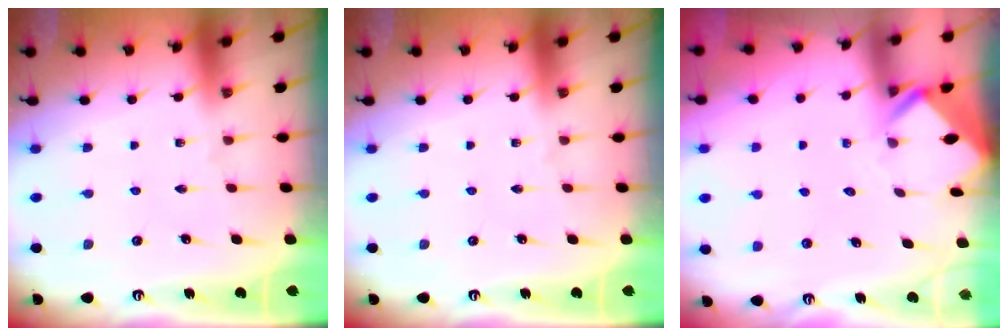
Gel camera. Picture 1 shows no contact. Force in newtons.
{"total": 0.0}
{"total": 2.7, "press": 2.7, "slide": 0.1}